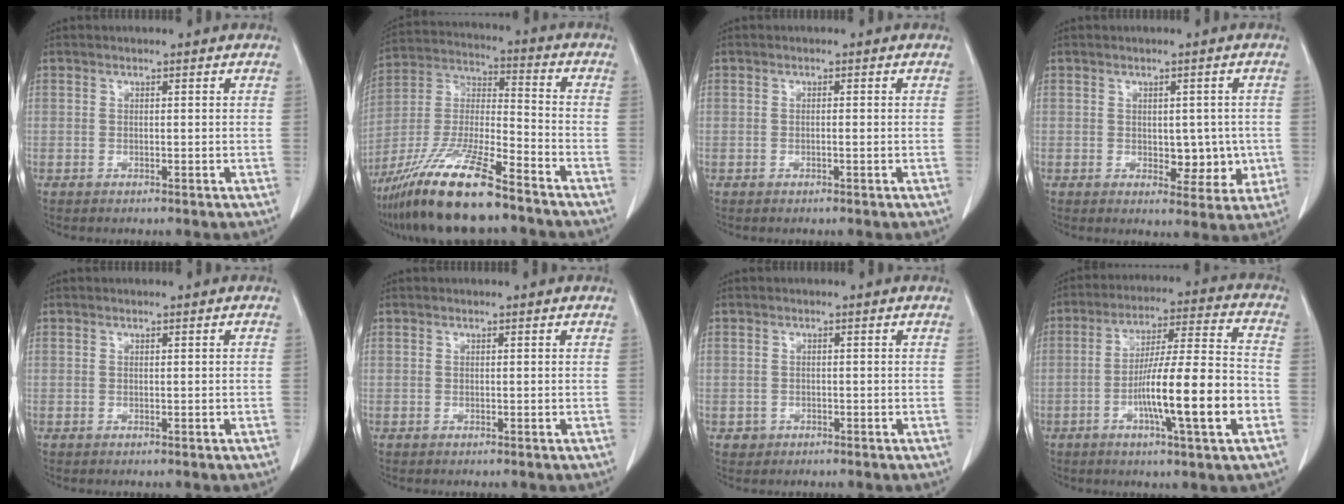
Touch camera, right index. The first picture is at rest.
{"total": 17.3, "force": [-12.7, 2.1, 11.6], "torque": [-0.255, -0.029, -0.238]}
{"total": 0.5, "force": [-0.1, 0.0, 0.5], "torque": [-0.009, 0.000, -0.002]}
{"total": 5.4, "force": [-0.4, 3.3, 4.3], "torque": [-0.042, 0.001, 0.005]}
{"total": 0.0}
{"total": 0.0}
{"total": 1.4, "force": [-0.7, 1.2, 0.0], "torque": [-0.002, 0.006, -0.008]}
{"total": 15.3, "force": [-4.6, 0.6, 14.5], "torque": [-0.245, 0.001, -0.077]}